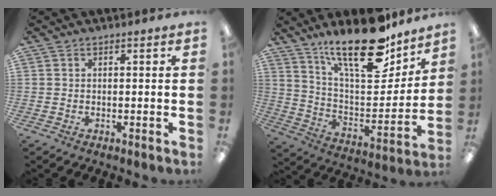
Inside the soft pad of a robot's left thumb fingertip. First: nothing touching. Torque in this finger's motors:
{"motor_torque": [1.19, 0.30, 1.40, -1.37, 0.38]}